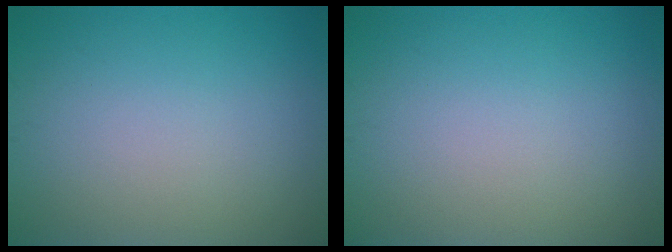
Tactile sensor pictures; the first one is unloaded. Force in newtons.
{"total": 0.0}